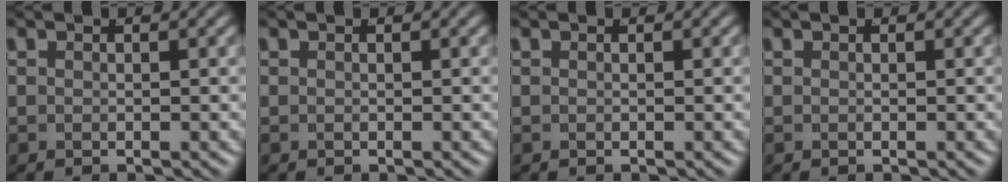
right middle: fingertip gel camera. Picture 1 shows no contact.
{"total": 0.0}
{"total": 0.0}
{"total": 0.0}